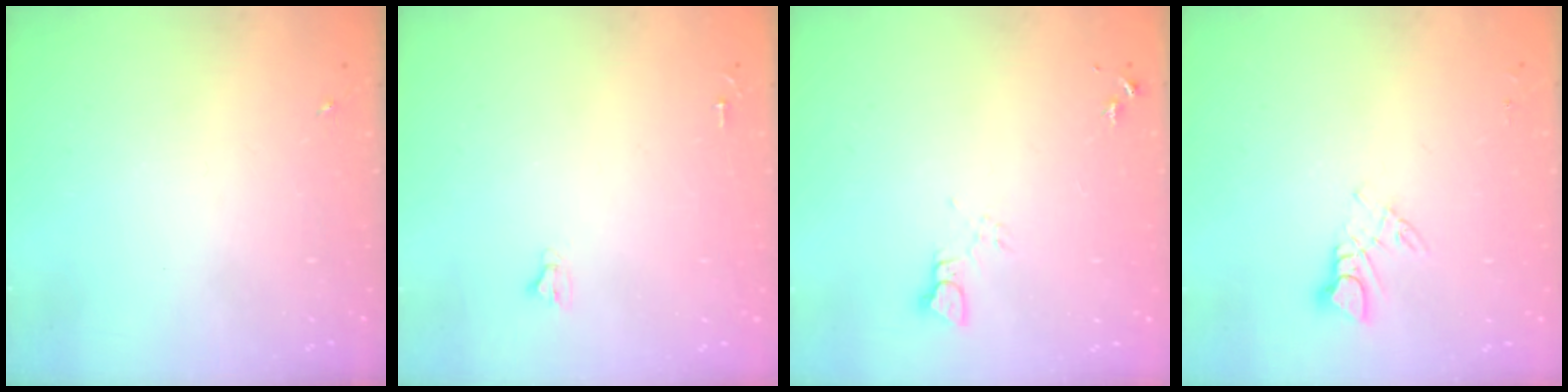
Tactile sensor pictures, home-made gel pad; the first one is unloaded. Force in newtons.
{"total": 2.0, "press": 2.0, "slide": 0.2}
{"total": 3.2, "press": 3.2, "slide": 0.1}
{"total": 5.0, "press": 5.0, "slide": 0.3}